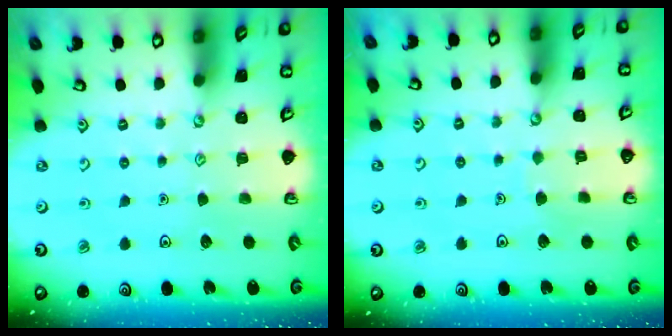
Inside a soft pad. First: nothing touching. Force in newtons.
{"total": 3.2, "press": 3.2, "slide": 0.3}